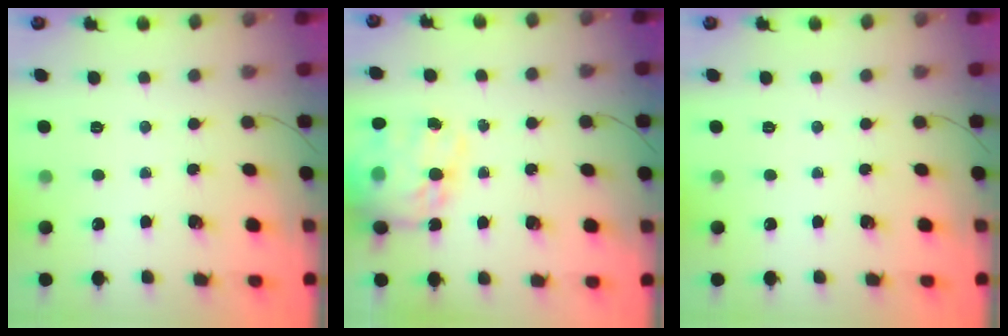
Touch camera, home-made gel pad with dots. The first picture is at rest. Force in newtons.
{"total": 19.3, "press": 18.8, "slide": 4.4}
{"total": 0.0}